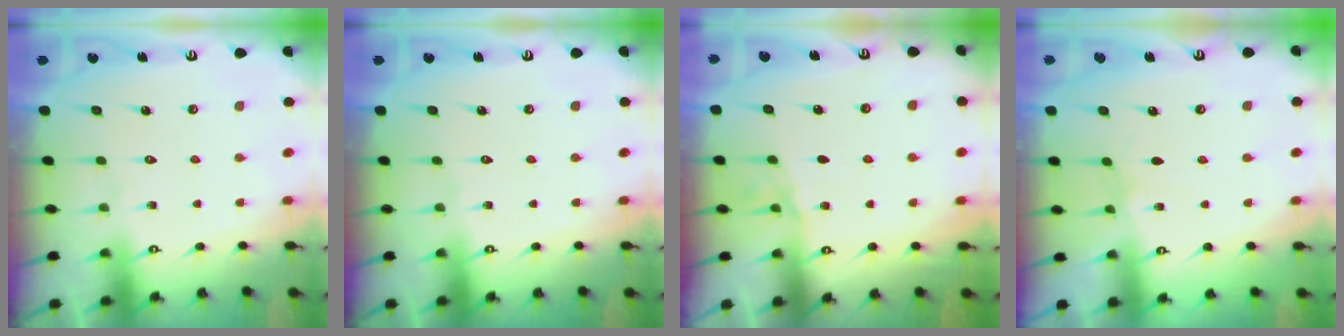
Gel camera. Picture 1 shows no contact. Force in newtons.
{"total": 0.0}
{"total": 2.6, "press": 2.6, "slide": 0.4}
{"total": 0.7, "press": 0.6, "slide": 0.3}